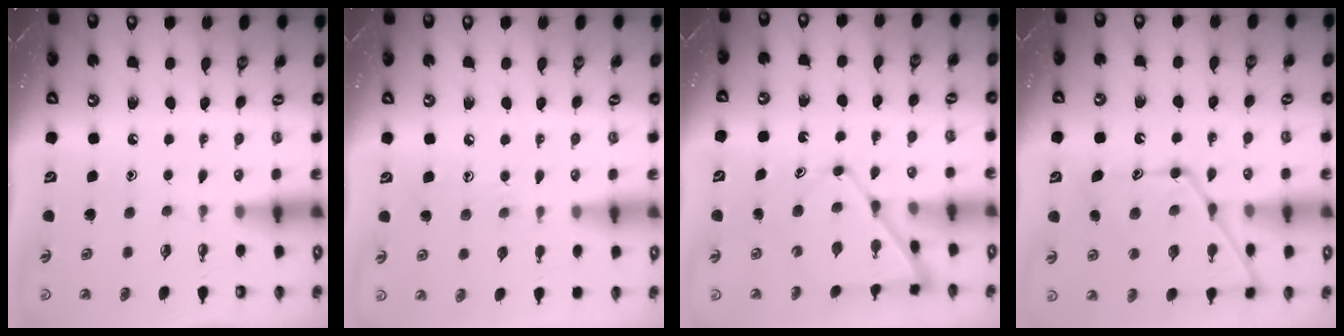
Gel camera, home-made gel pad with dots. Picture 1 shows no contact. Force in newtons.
{"total": 7.3, "press": 7.3, "slide": 0.7}
{"total": 11.0, "press": 10.9, "slide": 1.0}
{"total": 16.0, "press": 16.0, "slide": 1.5}